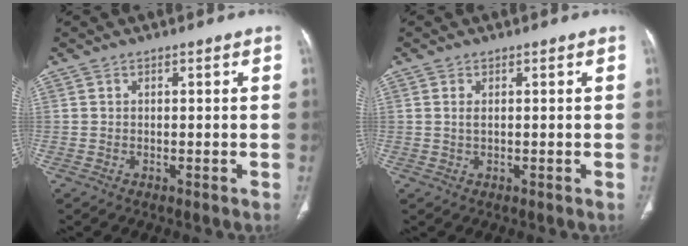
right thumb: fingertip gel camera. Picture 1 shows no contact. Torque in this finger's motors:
{"motor_torque": [-0.51, 0.32, -0.12, 0.62, 0.03]}